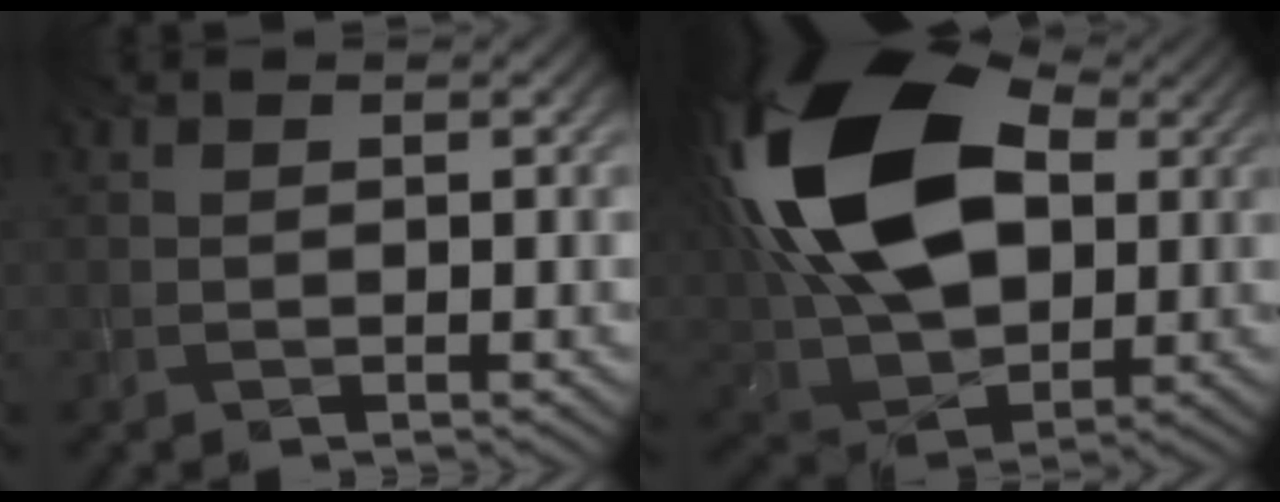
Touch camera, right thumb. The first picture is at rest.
{"total": 21.1, "force": [5.4, 13.3, 15.5], "torque": [-0.342, 0.033, 0.083]}